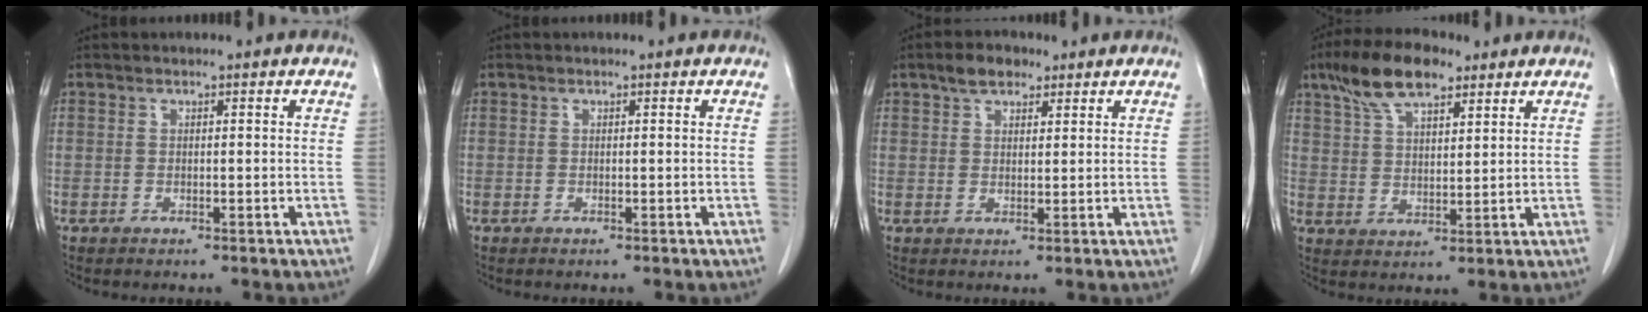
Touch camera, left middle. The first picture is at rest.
{"total": 0.0}
{"total": 4.0, "force": [2.8, 2.1, 1.9], "torque": [-0.037, 0.009, 0.050]}
{"total": 9.9, "force": [6.8, 3.7, 6.2], "torque": [-0.123, 0.020, 0.126]}